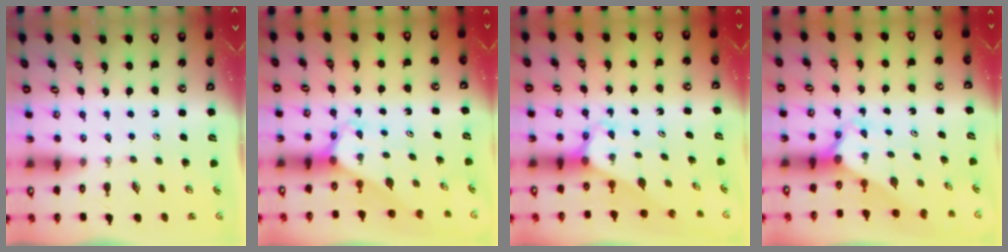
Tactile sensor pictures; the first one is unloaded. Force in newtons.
{"total": 2.6, "press": 2.6, "slide": 0.2}
{"total": 2.7, "press": 2.7, "slide": 0.2}
{"total": 2.6, "press": 2.6, "slide": 0.2}